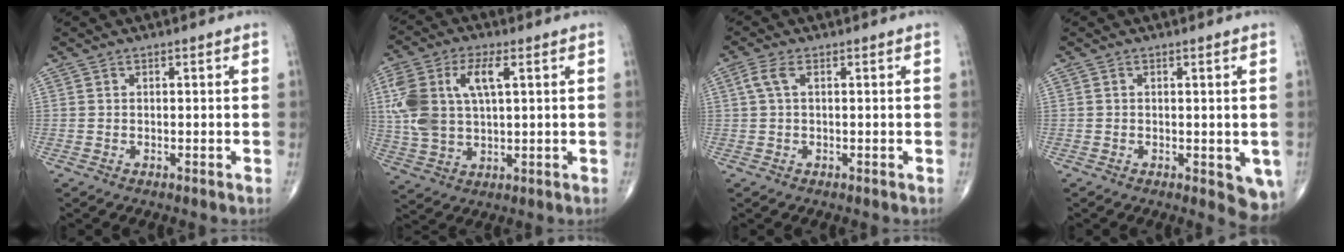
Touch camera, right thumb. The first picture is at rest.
{"total": 13.4, "force": [3.4, 6.8, 11.0], "torque": [-0.246, 0.010, 0.070]}
{"total": 2.8, "force": [0.7, 1.1, 2.5], "torque": [-0.067, 0.013, 0.017]}
{"total": 5.2, "force": [-1.1, 2.3, 4.6], "torque": [-0.035, -0.009, -0.011]}